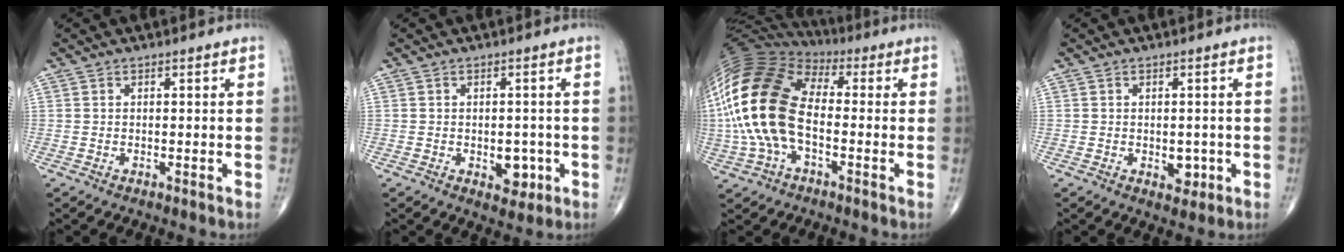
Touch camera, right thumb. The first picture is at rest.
{"total": 4.5, "force": [-1.2, 2.9, 3.3], "torque": [-0.017, 0.001, -0.011]}
{"total": 20.4, "force": [-1.6, 11.7, 16.7], "torque": [-0.361, 0.025, -0.038]}
{"total": 3.0, "force": [-0.6, 2.0, 2.2], "torque": [-0.010, 0.000, -0.004]}